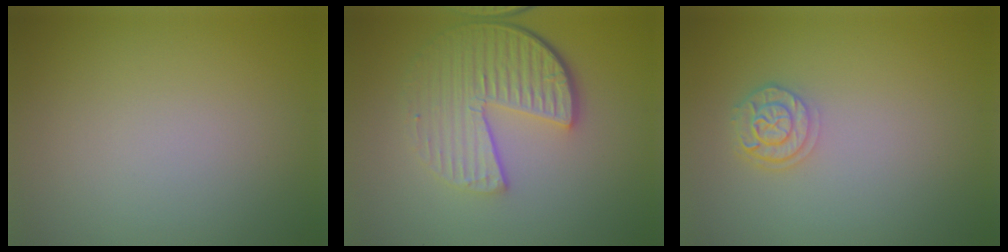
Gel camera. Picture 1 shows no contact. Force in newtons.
{"total": 6.2, "press": 4.4, "slide": 4.4}
{"total": 2.5, "press": 2.1, "slide": 1.4}